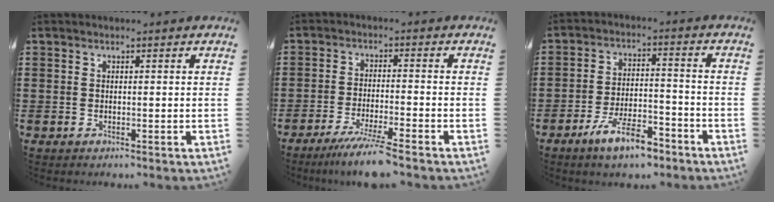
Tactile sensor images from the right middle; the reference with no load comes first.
{"total": 5.4, "force": [-4.4, -0.2, 3.0], "torque": [-0.060, -0.018, -0.082]}
{"total": 8.2, "force": [-5.9, 2.3, 5.2], "torque": [-0.105, 0.005, -0.110]}